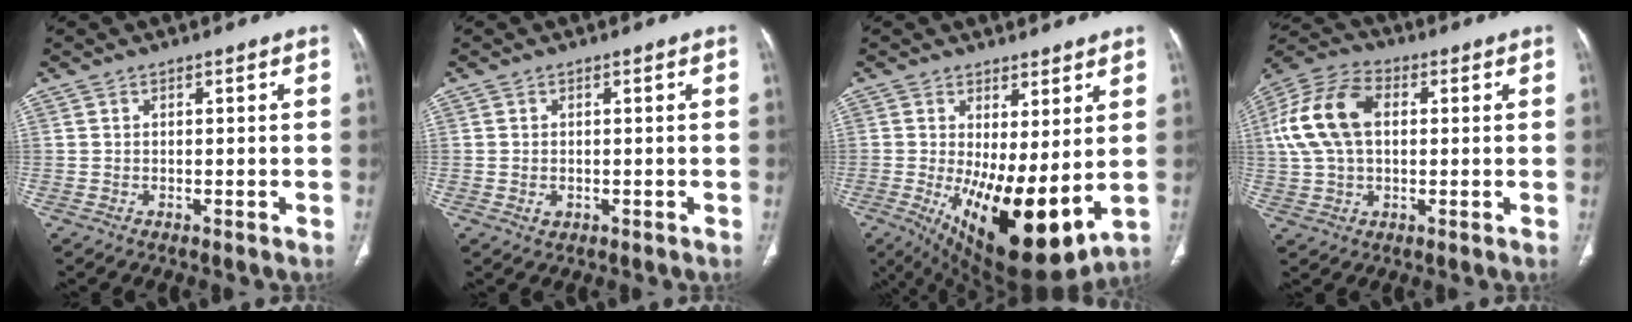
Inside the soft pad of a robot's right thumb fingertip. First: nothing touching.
{"total": 1.4, "force": [-0.2, 1.1, 0.9], "torque": [-0.015, 0.001, 0.000]}
{"total": 16.8, "force": [-1.1, 6.4, 15.5], "torque": [-0.257, -0.037, 0.006]}
{"total": 14.4, "force": [2.3, 9.1, 10.9], "torque": [-0.224, 0.028, 0.038]}